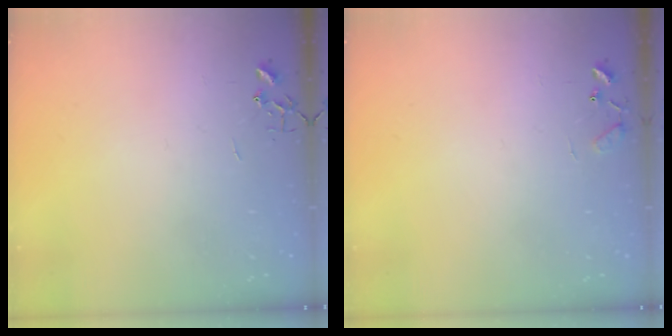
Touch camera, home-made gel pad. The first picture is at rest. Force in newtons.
{"total": 7.6, "press": 7.5, "slide": 0.6}